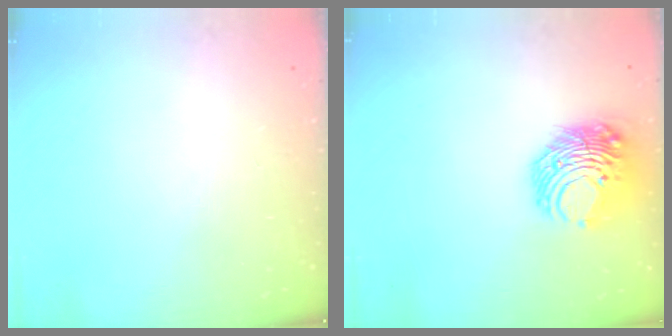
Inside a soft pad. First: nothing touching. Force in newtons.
{"total": 10.4, "press": 10.4, "slide": 0.6}